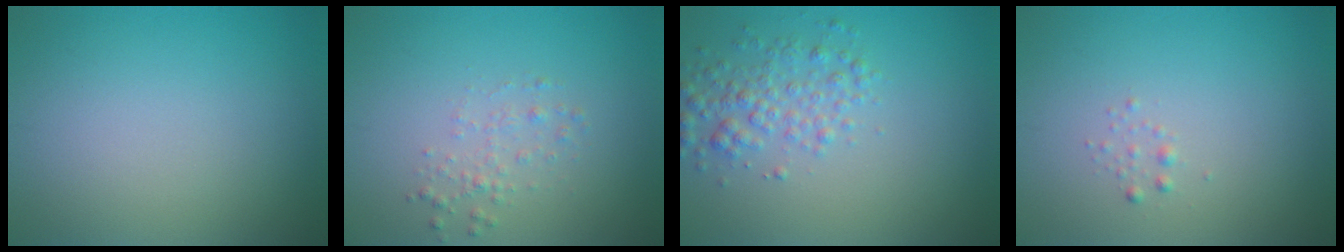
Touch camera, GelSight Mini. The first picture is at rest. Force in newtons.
{"total": 1.4, "press": 1.4, "slide": 0.0}
{"total": 3.0, "press": 3.0, "slide": 0.1}
{"total": 0.6, "press": 0.6, "slide": 0.1}